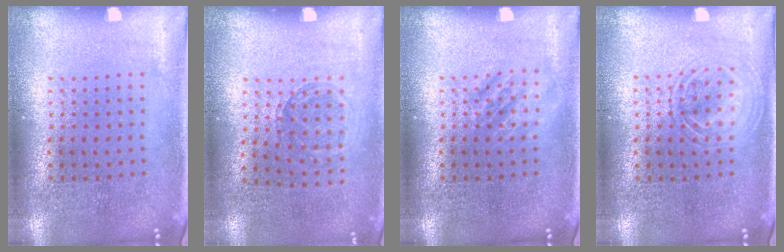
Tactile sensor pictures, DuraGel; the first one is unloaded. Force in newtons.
{"total": 0.8, "press": 0.8, "slide": 0.1}
{"total": 1.4, "press": 1.4, "slide": 0.2}
{"total": 1.3, "press": 1.2, "slide": 0.2}